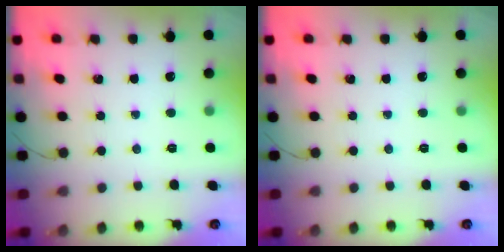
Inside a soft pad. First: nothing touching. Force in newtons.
{"total": 0.0}